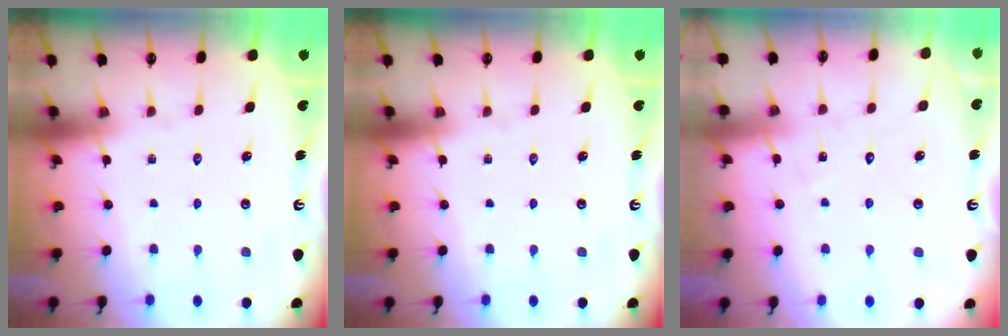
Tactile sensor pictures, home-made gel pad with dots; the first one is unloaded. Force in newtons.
{"total": 0.0}
{"total": 5.5, "press": 5.5, "slide": 0.1}